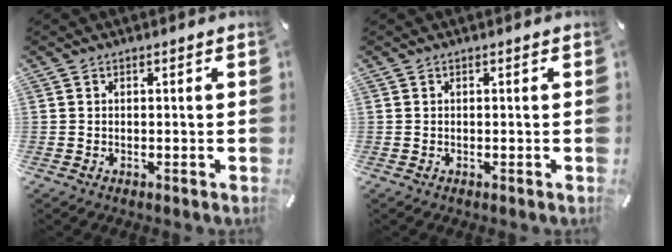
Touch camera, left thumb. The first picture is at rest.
{"total": 0.0}